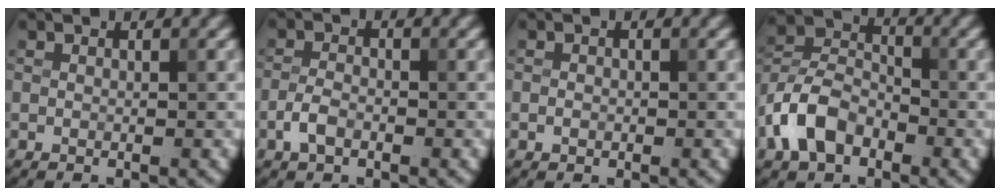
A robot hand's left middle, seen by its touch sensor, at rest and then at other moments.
{"total": 2.1, "force": [-1.1, 1.1, 1.4], "torque": [-0.029, 0.003, -0.027]}
{"total": 0.8, "force": [-0.3, 0.6, 0.3], "torque": [-0.004, -0.002, -0.007]}
{"total": 6.1, "force": [-3.1, 3.9, 3.5], "torque": [-0.069, 0.008, -0.069]}